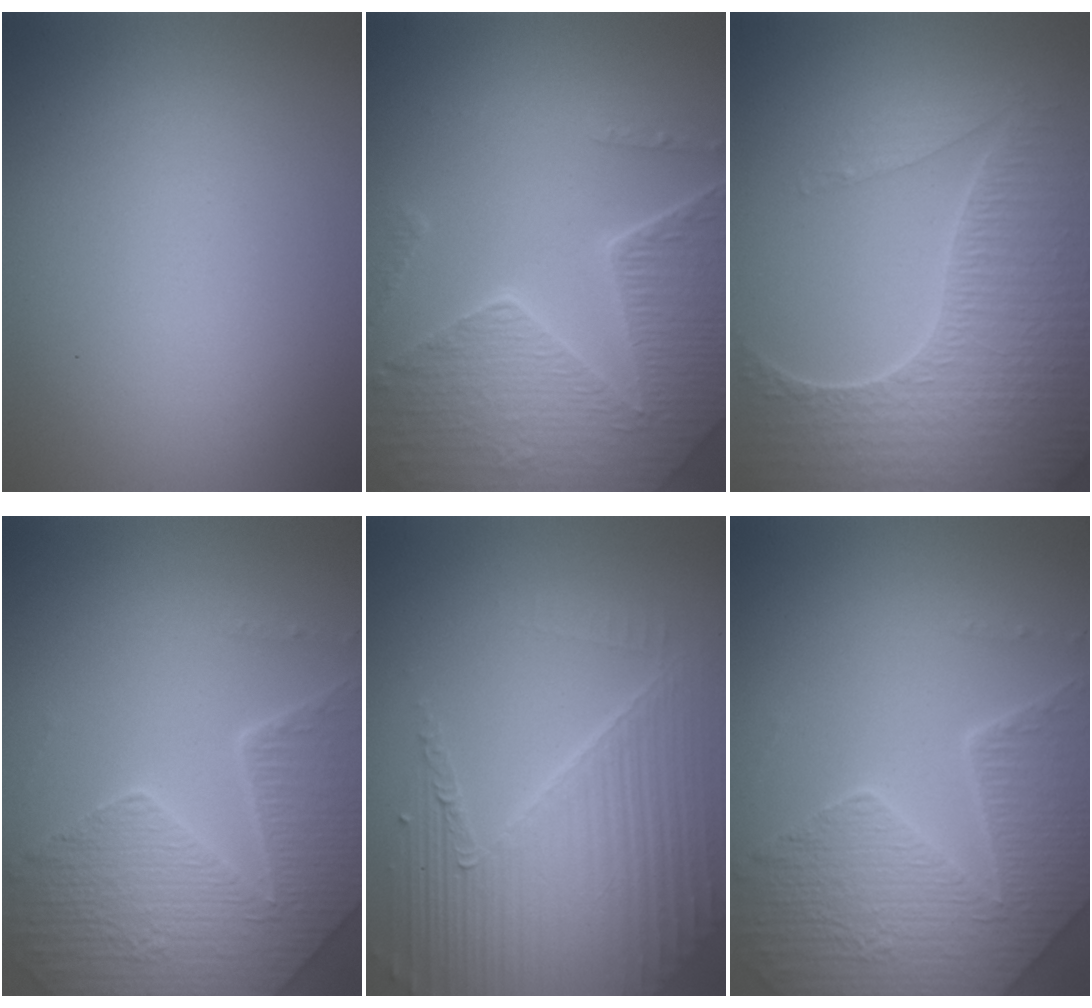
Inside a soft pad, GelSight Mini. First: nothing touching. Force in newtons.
{"total": 8.1, "press": 5.9, "slide": 5.5}
{"total": 7.5, "press": 5.6, "slide": 5.1}
{"total": 7.8, "press": 5.8, "slide": 5.3}
{"total": 7.7, "press": 5.4, "slide": 5.5}
{"total": 7.9, "press": 5.8, "slide": 5.5}